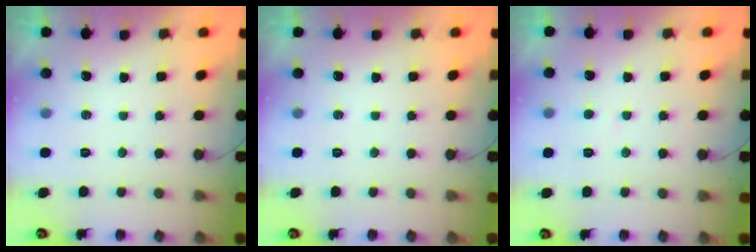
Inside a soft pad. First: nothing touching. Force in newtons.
{"total": 0.0}
{"total": 2.3, "press": 2.3, "slide": 0.2}